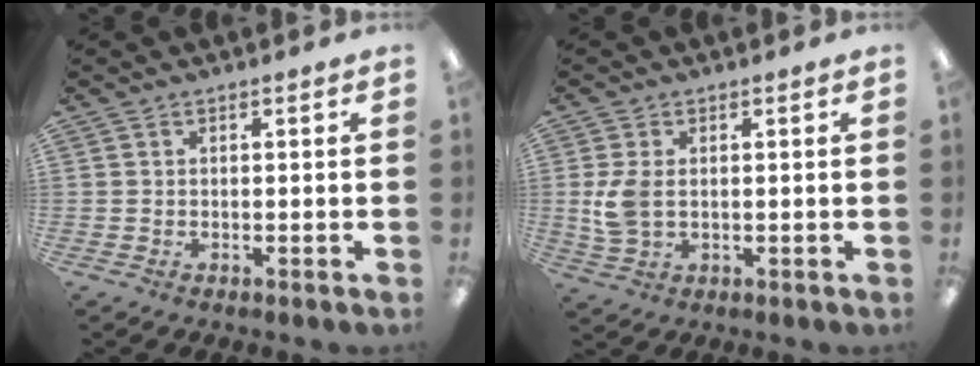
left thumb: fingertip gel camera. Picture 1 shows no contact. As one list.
[{"total": 6.0, "force": [0.4, 3.7, 4.7], "torque": [-0.106, -0.003, 0.001]}]